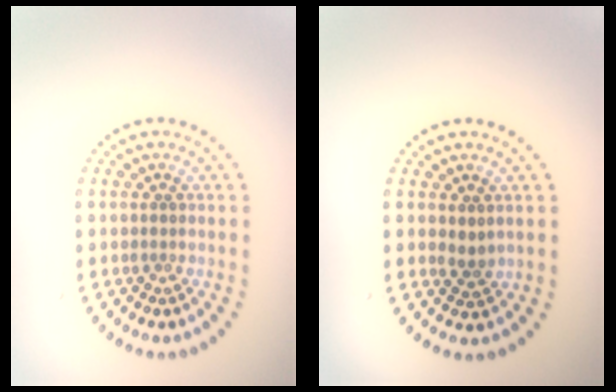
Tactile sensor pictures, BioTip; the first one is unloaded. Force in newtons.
{"total": 1.5, "press": 1.2, "slide": 0.8}